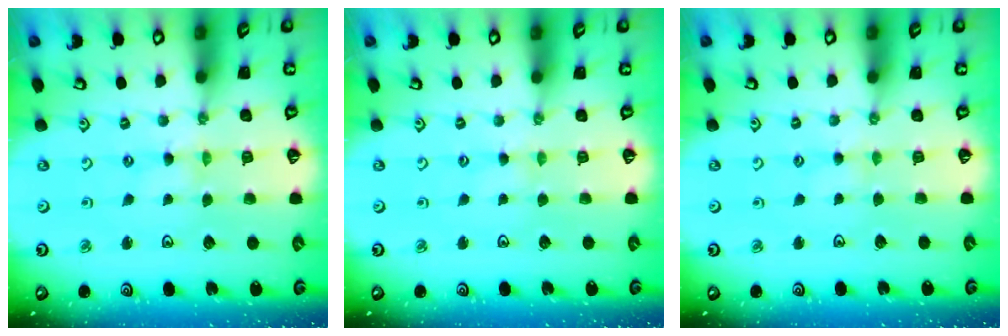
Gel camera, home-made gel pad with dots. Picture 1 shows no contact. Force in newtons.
{"total": 1.3, "press": 1.3, "slide": 0.3}
{"total": 2.4, "press": 2.3, "slide": 0.3}